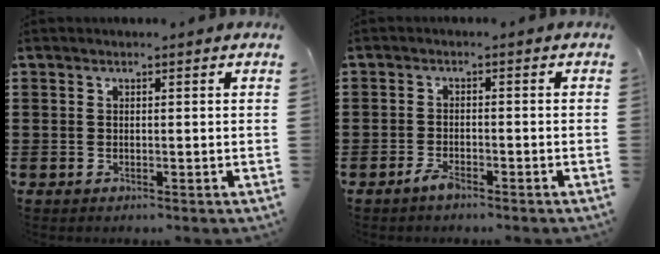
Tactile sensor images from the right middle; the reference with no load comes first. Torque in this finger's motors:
{"motor_torque": [-0.03, 0.27, 0.14, 0.02]}